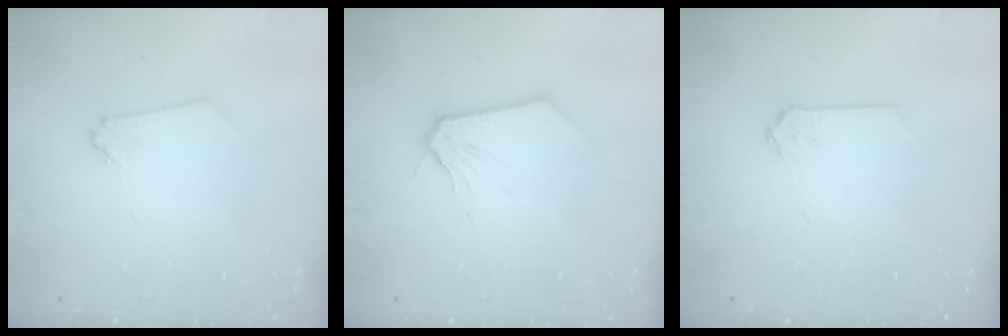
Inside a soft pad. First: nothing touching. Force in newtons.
{"total": 0.0}
{"total": 0.0}